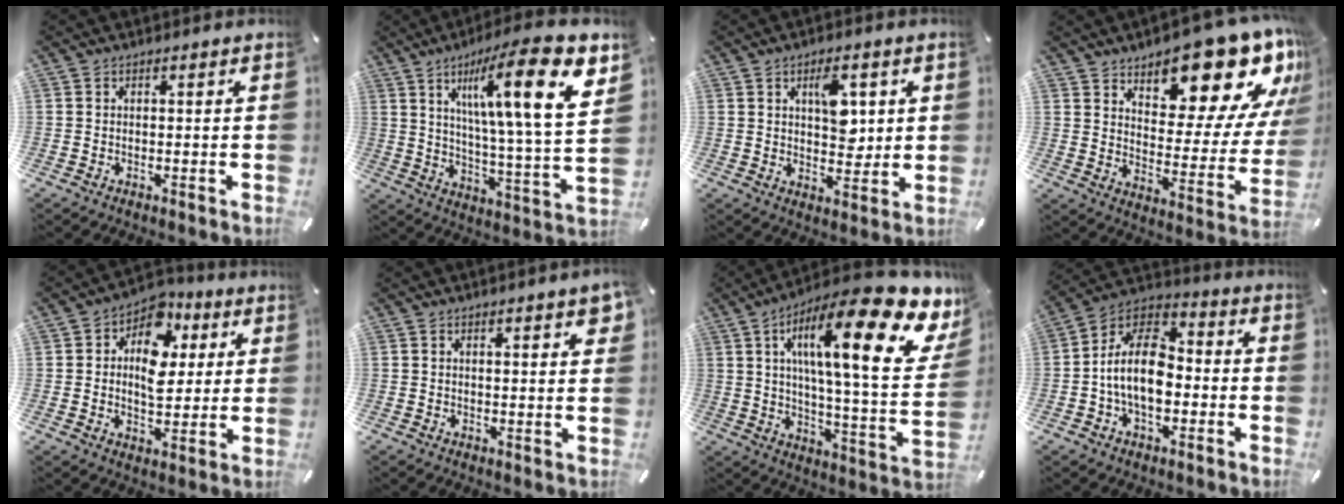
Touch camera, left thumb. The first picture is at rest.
{"total": 19.8, "force": [9.7, 4.0, 16.8], "torque": [-0.256, -0.047, 0.135]}
{"total": 8.1, "force": [2.6, 4.9, 5.9], "torque": [-0.077, -0.006, 0.038]}
{"total": 19.4, "force": [14.7, 8.2, 9.7], "torque": [-0.113, -0.124, 0.244]}
{"total": 11.9, "force": [2.9, 8.8, 7.4], "torque": [-0.100, -0.012, 0.052]}
{"total": 3.2, "force": [1.8, 0.6, 2.6], "torque": [-0.044, -0.002, 0.030]}
{"total": 24.1, "force": [12.2, 6.2, 19.8], "torque": [-0.305, -0.089, 0.188]}
{"total": 14.0, "force": [-2.9, 9.0, 10.3], "torque": [-0.208, 0.016, -0.055]}